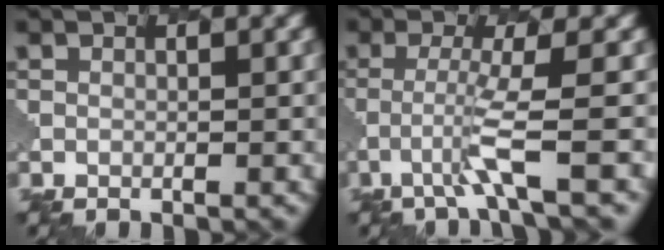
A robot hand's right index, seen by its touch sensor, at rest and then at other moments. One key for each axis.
{"total": 3.2, "fx": -1.3, "fy": -0.2, "fz": 2.9, "tx": -0.062, "ty": -0.001, "tz": -0.036}